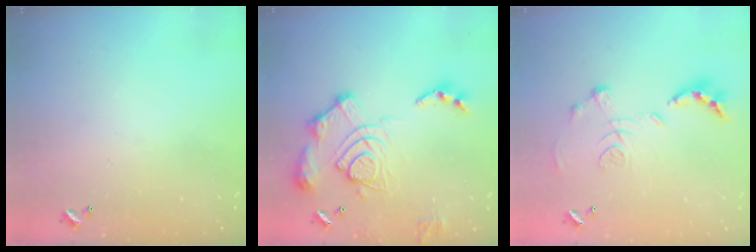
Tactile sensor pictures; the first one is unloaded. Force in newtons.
{"total": 16.1, "press": 16.0, "slide": 2.0}
{"total": 1.2, "press": 0.4, "slide": 1.1}